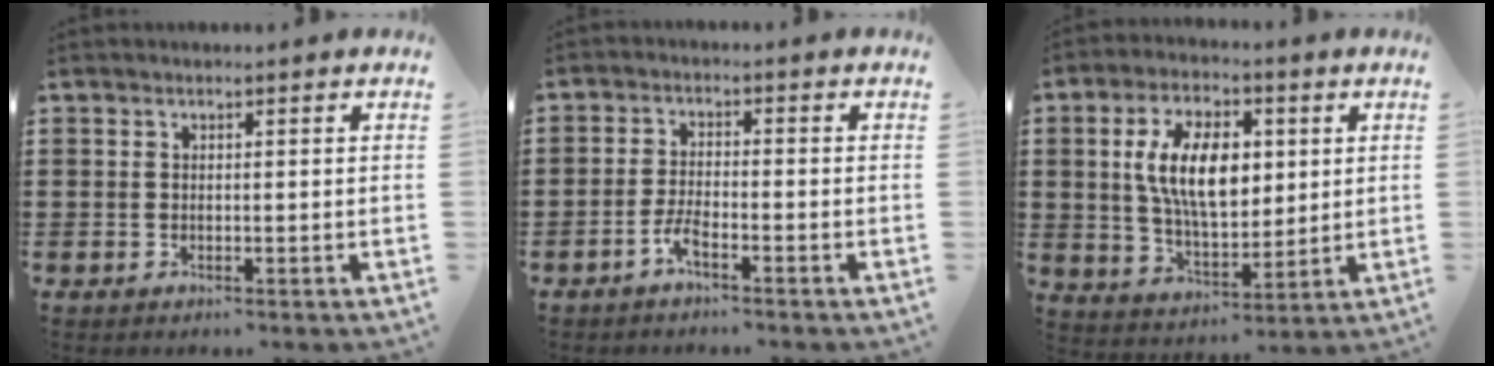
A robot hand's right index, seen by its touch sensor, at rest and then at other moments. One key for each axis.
{"total": 3.2, "fx": -2.1, "fy": 0.4, "fz": 2.4, "tx": -0.058, "ty": -0.004, "tz": -0.041}
{"total": 10.9, "fx": 2.3, "fy": 5.9, "fz": 8.9, "tx": -0.177, "ty": 0.014, "tz": 0.039}